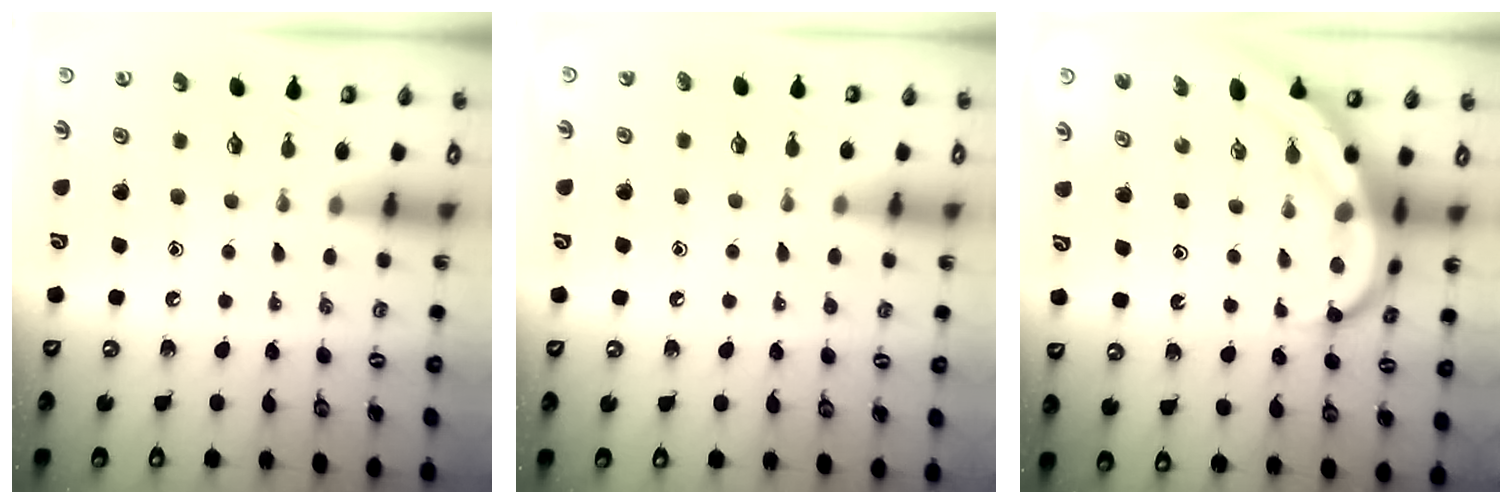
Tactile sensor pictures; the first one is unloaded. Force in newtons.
{"total": 1.7, "press": 1.7, "slide": 0.1}
{"total": 10.1, "press": 10.1, "slide": 1.1}